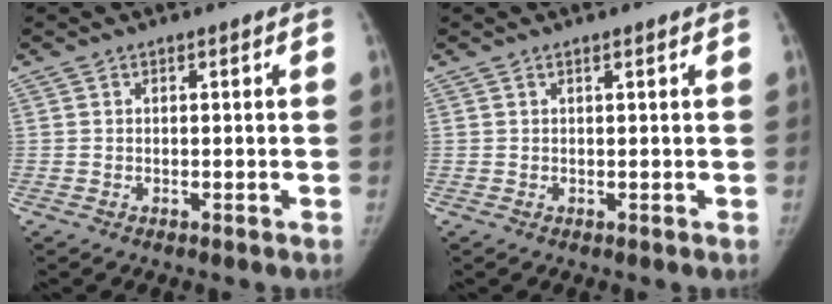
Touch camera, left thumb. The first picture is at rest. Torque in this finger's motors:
{"motor_torque": [-0.27, -0.15, -0.30, 0.14, -0.03]}